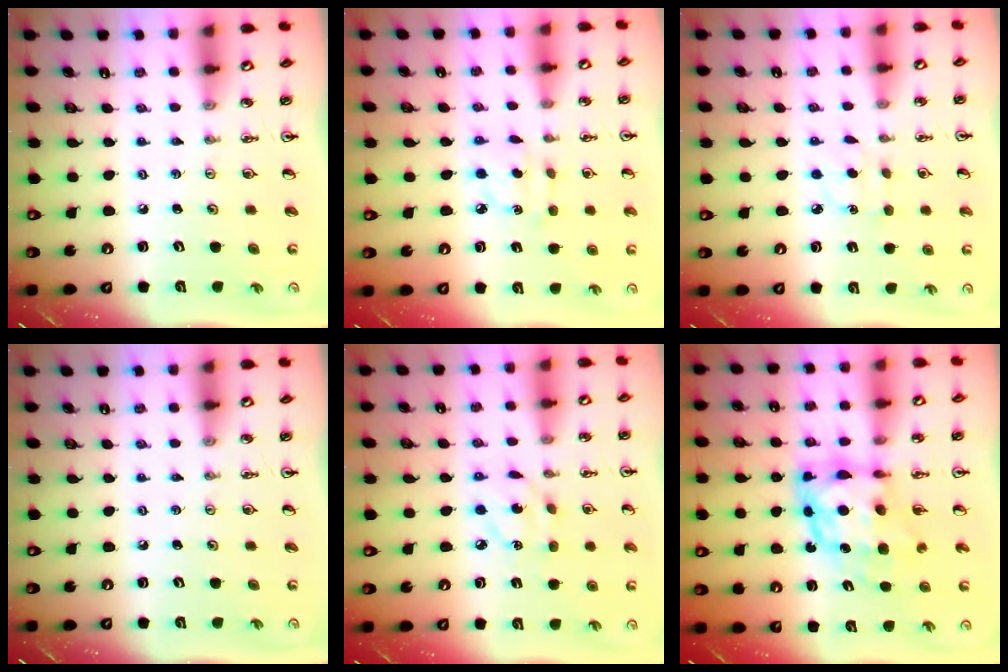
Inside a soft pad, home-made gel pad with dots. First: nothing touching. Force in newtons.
{"total": 3.1, "press": 3.1, "slide": 0.2}
{"total": 4.9, "press": 4.9, "slide": 0.5}
{"total": 0.0}
{"total": 5.3, "press": 5.3, "slide": 0.3}
{"total": 9.8, "press": 9.8, "slide": 0.9}